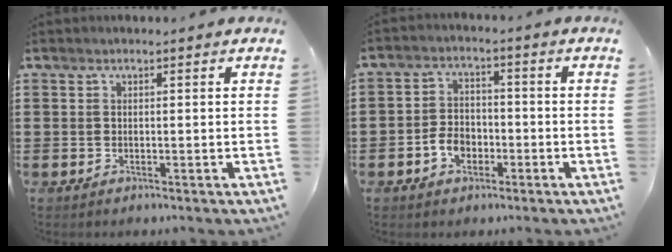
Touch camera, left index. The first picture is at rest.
{"total": 4.4, "force": [-2.0, 3.0, 2.4], "torque": [-0.054, 0.005, -0.040]}